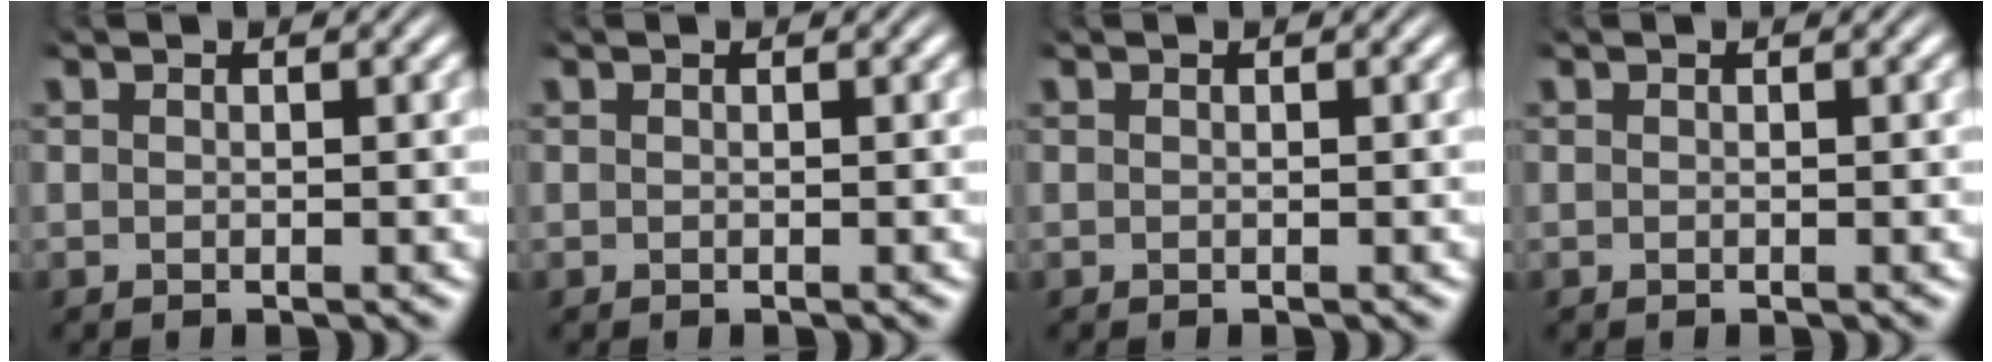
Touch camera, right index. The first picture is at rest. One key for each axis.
{"total": 0.0}
{"total": 0.0}
{"total": 0.0}